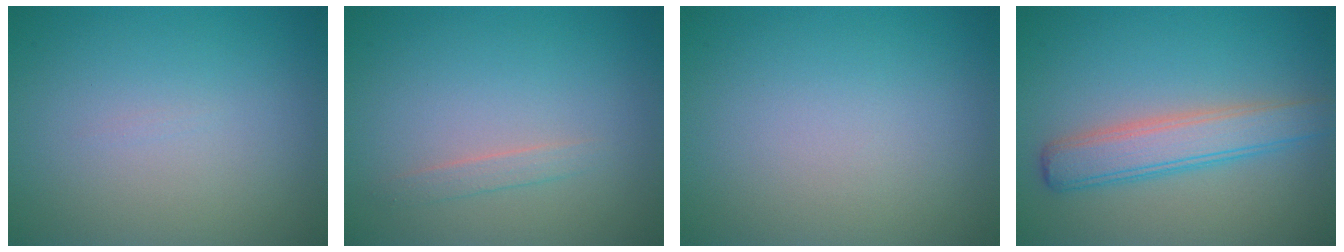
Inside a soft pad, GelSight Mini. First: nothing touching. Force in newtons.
{"total": 1.1, "press": 1.1, "slide": 0.0}
{"total": 0.0}
{"total": 4.2, "press": 4.2, "slide": 0.1}